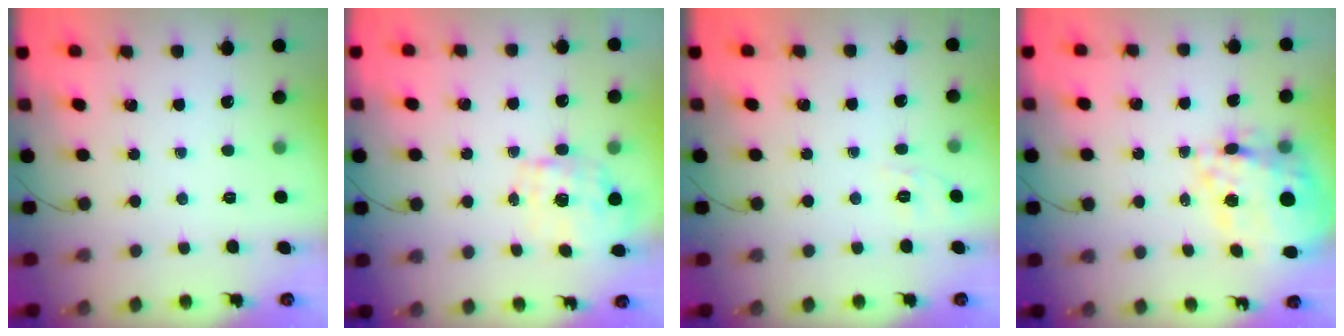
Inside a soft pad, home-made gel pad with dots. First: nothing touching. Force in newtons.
{"total": 1.7, "press": 1.5, "slide": 0.6}
{"total": 1.5, "press": 0.0, "slide": 1.5}
{"total": 19.9, "press": 19.4, "slide": 4.2}